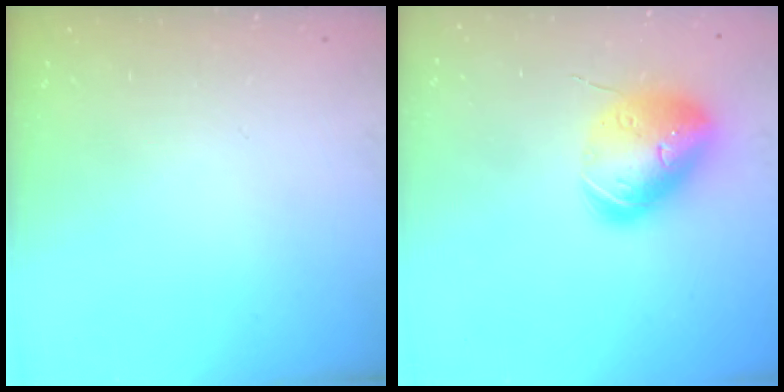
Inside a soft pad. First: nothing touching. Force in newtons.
{"total": 16.2, "press": 16.0, "slide": 2.7}